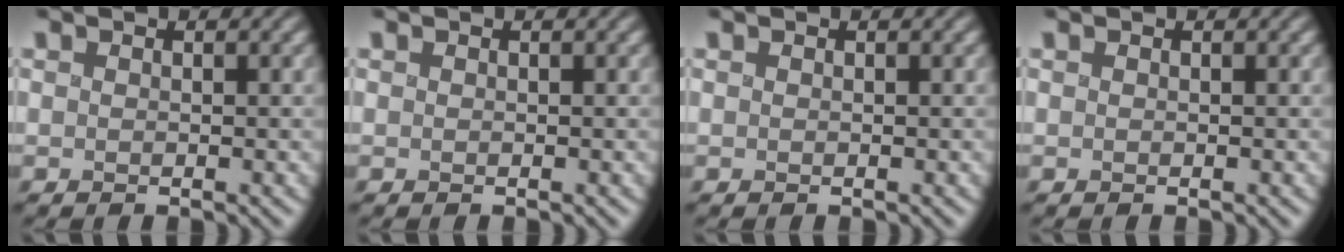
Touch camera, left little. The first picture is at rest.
{"total": 0.0}
{"total": 0.0}
{"total": 0.0}